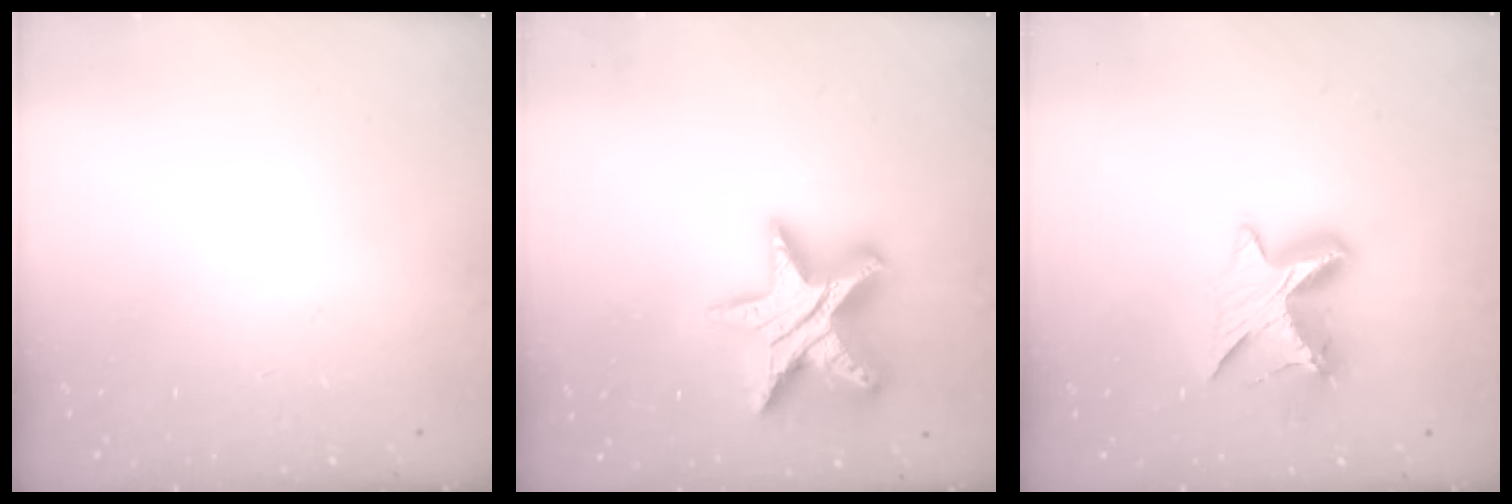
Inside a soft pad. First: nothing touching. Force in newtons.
{"total": 19.5, "press": 19.4, "slide": 1.5}
{"total": 10.3, "press": 10.3, "slide": 0.7}